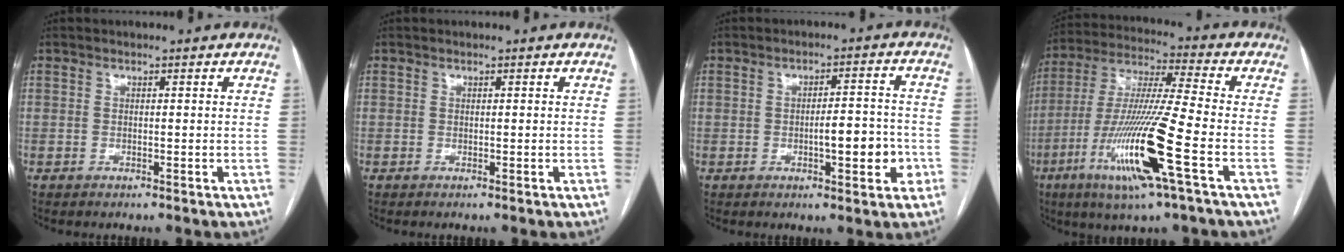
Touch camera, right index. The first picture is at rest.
{"total": 0.0}
{"total": 6.5, "force": [-1.8, 1.8, 6.0], "torque": [-0.085, 0.013, -0.021]}
{"total": 17.7, "force": [-6.8, -0.3, 16.4], "torque": [-0.343, -0.025, -0.131]}